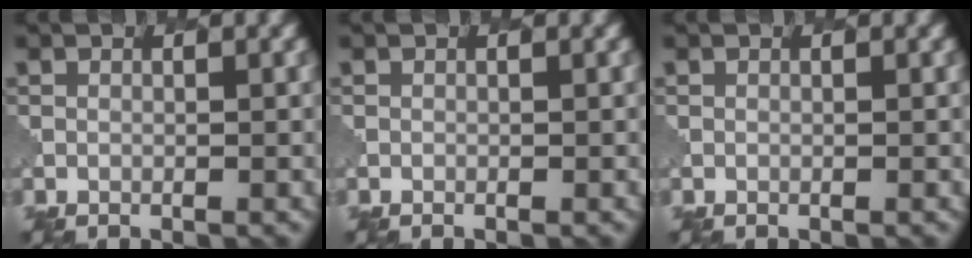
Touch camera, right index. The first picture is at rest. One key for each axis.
{"total": 0.0}
{"total": 0.0}